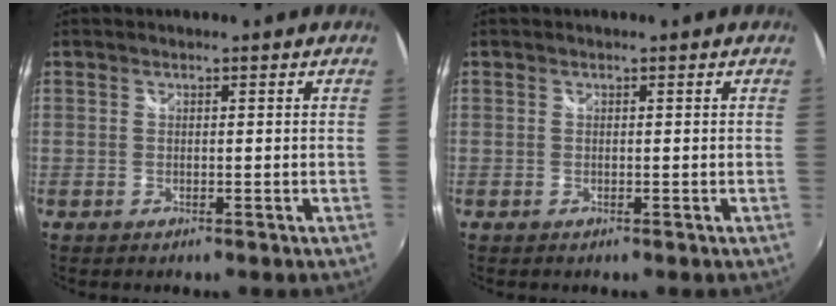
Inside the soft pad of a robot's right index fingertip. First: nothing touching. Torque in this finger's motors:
{"motor_torque": [0.00, 0.00, 0.00, 0.00]}